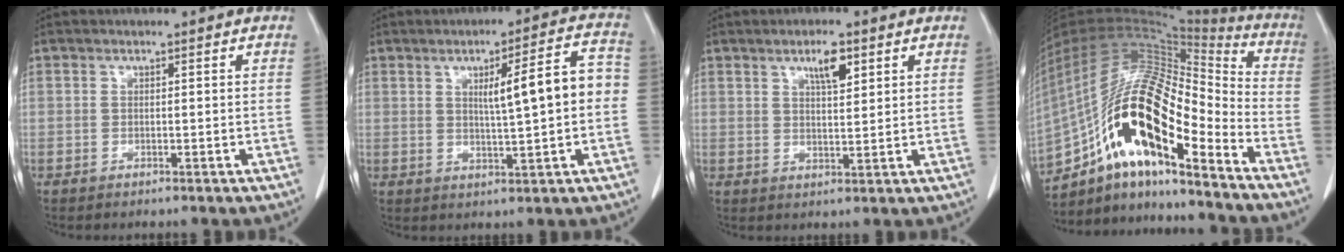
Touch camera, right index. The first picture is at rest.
{"total": 8.9, "force": [0.6, 1.1, 8.8], "torque": [-0.126, 0.022, 0.011]}
{"total": 4.3, "force": [2.4, 1.1, 3.4], "torque": [-0.059, -0.001, 0.041]}
{"total": 24.3, "force": [-13.0, 6.6, 19.5], "torque": [-0.387, 0.008, -0.227]}